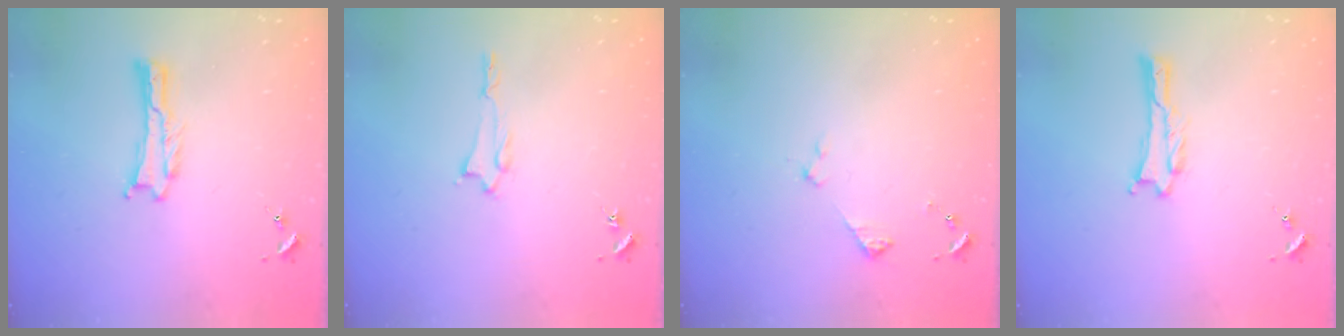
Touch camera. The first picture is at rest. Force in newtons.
{"total": 1.2, "press": 1.2, "slide": 0.1}
{"total": 2.9, "press": 2.9, "slide": 0.3}
{"total": 0.6, "press": 0.6, "slide": 0.1}